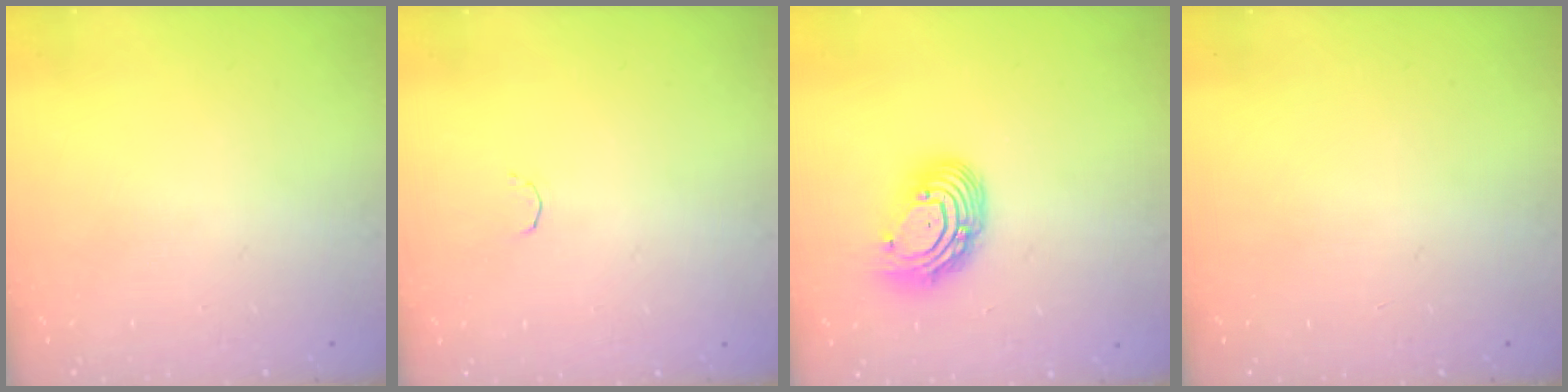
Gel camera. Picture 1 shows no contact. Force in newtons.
{"total": 1.8, "press": 1.7, "slide": 0.4}
{"total": 10.8, "press": 10.8, "slide": 1.0}
{"total": 0.0}